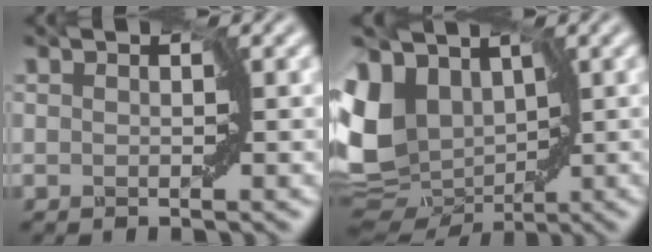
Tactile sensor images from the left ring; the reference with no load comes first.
{"total": 11.2, "force": [1.6, 8.7, 6.9], "torque": [-0.171, -0.010, 0.067]}